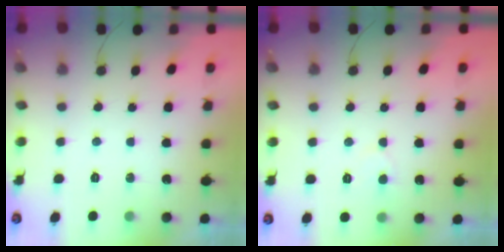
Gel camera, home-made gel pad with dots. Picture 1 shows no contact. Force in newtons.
{"total": 3.4, "press": 3.4, "slide": 0.3}